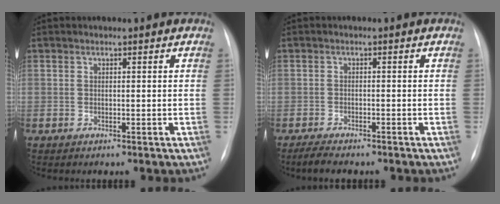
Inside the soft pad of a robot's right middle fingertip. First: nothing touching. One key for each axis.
{"total": 3.8, "fx": -3.1, "fy": 0.9, "fz": 2.0, "tx": -0.038, "ty": -0.010, "tz": -0.045}